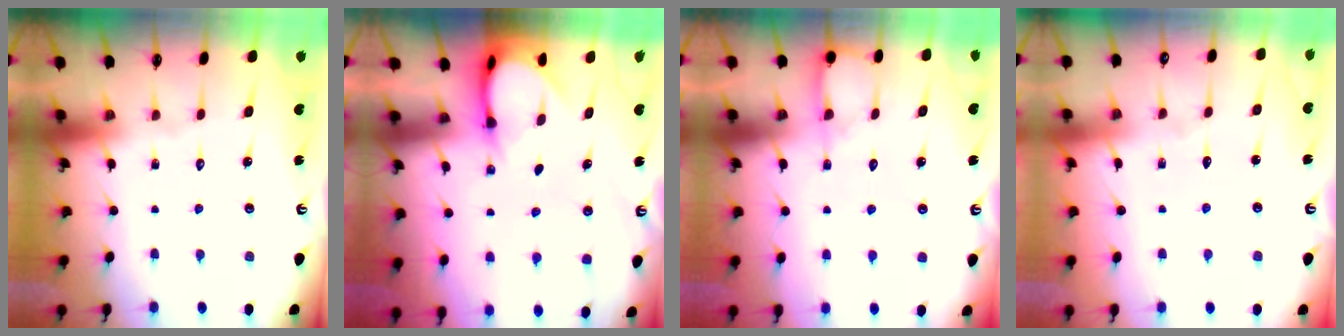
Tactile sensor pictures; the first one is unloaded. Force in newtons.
{"total": 3.9, "press": 3.8, "slide": 0.4}
{"total": 6.0, "press": 6.0, "slide": 0.5}
{"total": 3.4, "press": 3.4, "slide": 0.4}